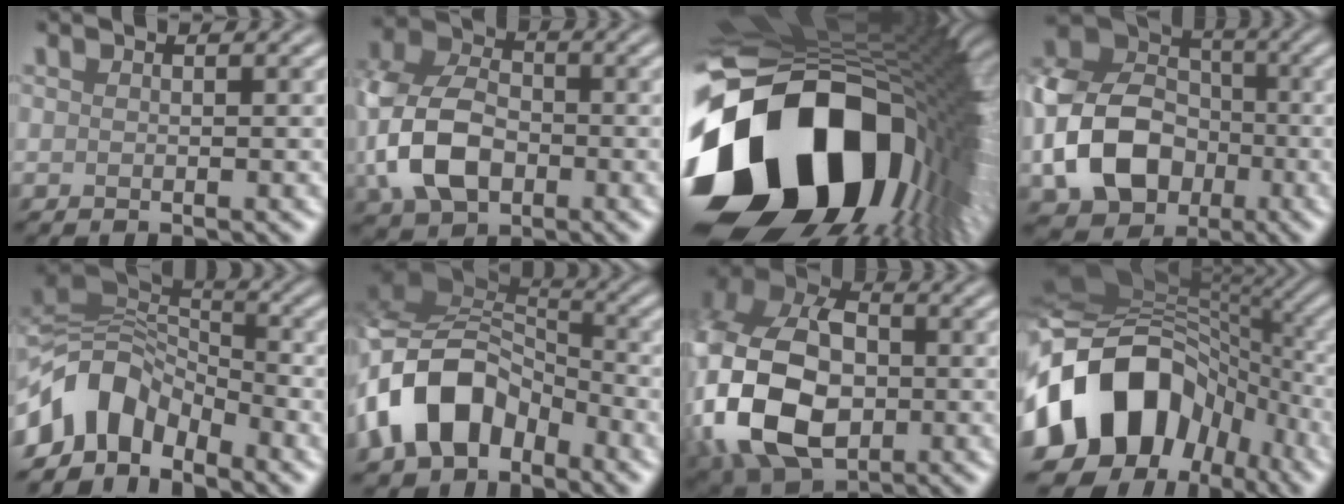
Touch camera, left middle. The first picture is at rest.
{"total": 8.8, "force": [-1.7, 6.4, 5.9], "torque": [-0.140, 0.002, -0.045]}
{"total": 20.6, "force": [-5.3, 13.2, 15.0], "torque": [-0.326, -0.067, -0.063]}
{"total": 10.8, "force": [-2.7, 8.4, 6.2], "torque": [-0.127, -0.003, -0.056]}
{"total": 7.0, "force": [-4.1, 4.2, 3.8], "torque": [-0.060, 0.011, -0.088]}
{"total": 9.4, "force": [-4.3, 6.2, 5.6], "torque": [-0.096, 0.014, -0.091]}
{"total": 15.7, "force": [-2.6, 11.1, 10.8], "torque": [-0.241, -0.012, -0.050]}
{"total": 14.7, "force": [-4.9, 11.0, 8.4], "torque": [-0.139, -0.003, -0.090]}